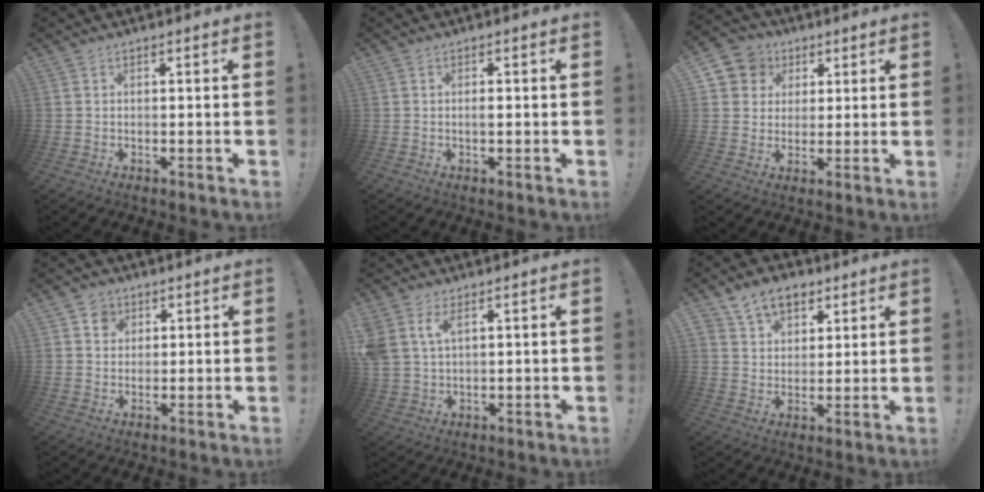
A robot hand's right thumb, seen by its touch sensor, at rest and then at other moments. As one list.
[{"total": 1.1, "force": [-0.4, 0.3, 1.0], "torque": [-0.012, 0.000, -0.009]}, {"total": 8.6, "force": [2.8, 7.8, 1.9], "torque": [-0.027, -0.013, 0.059]}, {"total": 4.8, "force": [2.1, 4.1, 1.2], "torque": [-0.008, -0.010, 0.036]}, {"total": 6.4, "force": [3.1, 3.8, 4.1], "torque": [-0.093, -0.010, 0.058]}, {"total": 10.6, "force": [6.3, 7.4, 4.2], "torque": [-0.059, -0.032, 0.123]}]